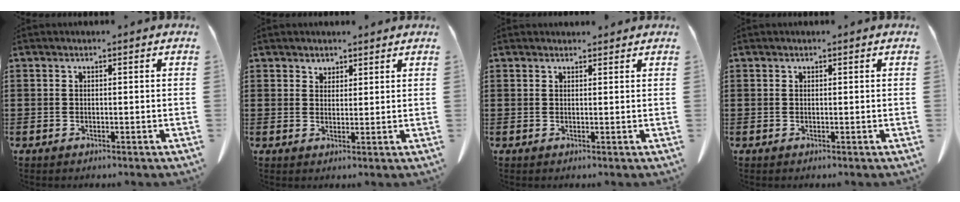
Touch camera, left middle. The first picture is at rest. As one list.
[{"total": 2.1, "force": [1.9, 1.0, -0.1], "torque": [-0.004, 0.005, 0.037]}, {"total": 1.0, "force": [1.0, 0.3, 0.1], "torque": [-0.005, 0.001, 0.019]}, {"total": 0.0}]